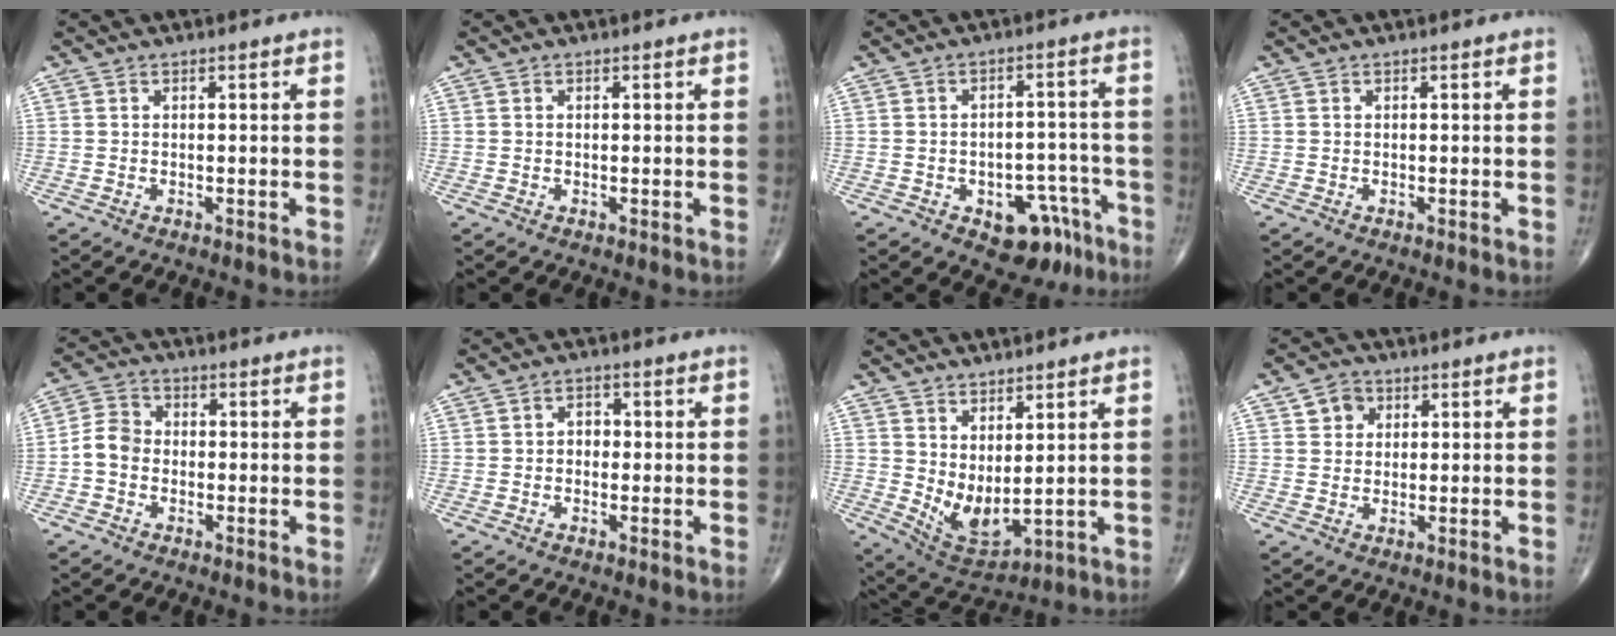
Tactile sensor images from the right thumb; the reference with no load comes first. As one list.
[{"total": 0.0}, {"total": 9.8, "force": [-5.4, 5.9, 5.8], "torque": [-0.036, 0.049, -0.064]}, {"total": 0.0}, {"total": 5.3, "force": [-1.3, 4.3, 2.8], "torque": [-0.044, 0.018, -0.036]}, {"total": 2.4, "force": [-0.1, 1.9, 1.5], "torque": [-0.006, 0.010, -0.008]}, {"total": 8.3, "force": [2.3, 3.5, 7.1], "torque": [-0.121, -0.031, 0.060]}, {"total": 3.9, "force": [1.5, 3.3, 1.4], "torque": [-0.004, -0.003, 0.020]}]